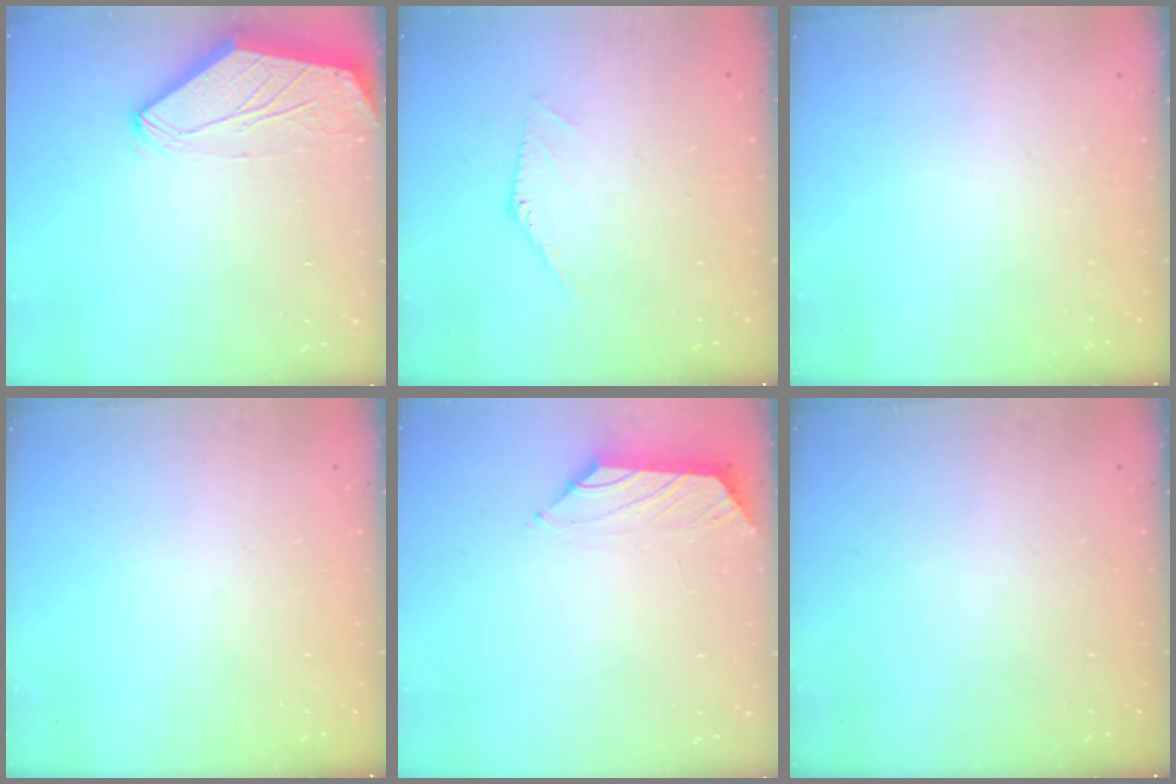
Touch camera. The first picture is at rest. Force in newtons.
{"total": 0.8, "press": 0.8, "slide": 0.1}
{"total": 0.0}
{"total": 0.0}
{"total": 0.0}
{"total": 0.0}